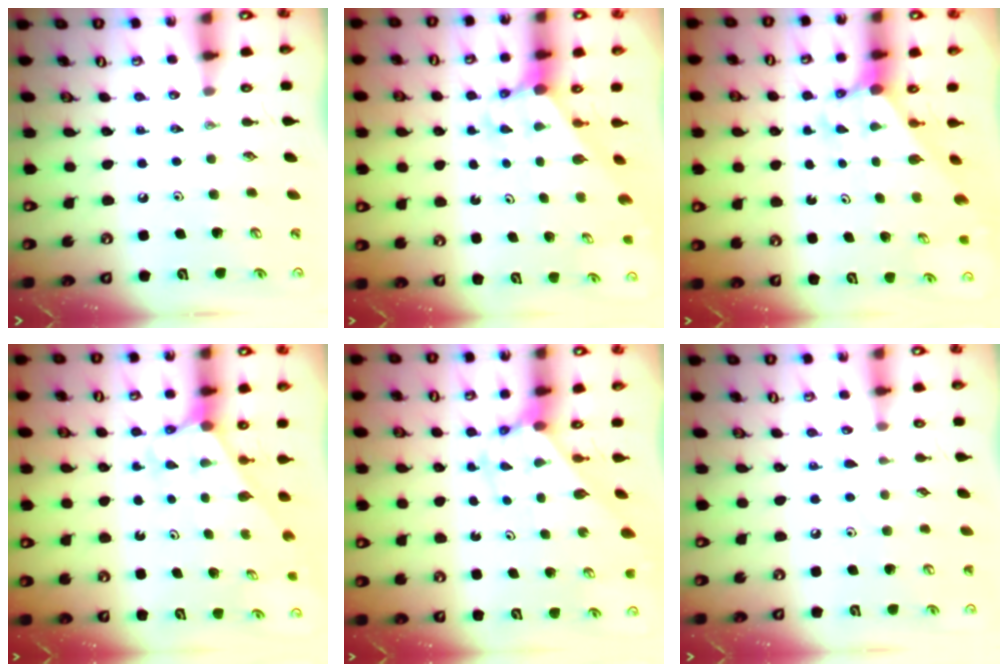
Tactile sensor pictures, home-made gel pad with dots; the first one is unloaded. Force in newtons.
{"total": 3.0, "press": 3.0, "slide": 0.2}
{"total": 3.0, "press": 3.0, "slide": 0.2}
{"total": 2.5, "press": 2.5, "slide": 0.2}
{"total": 2.8, "press": 2.8, "slide": 0.2}
{"total": 5.4, "press": 5.3, "slide": 0.6}